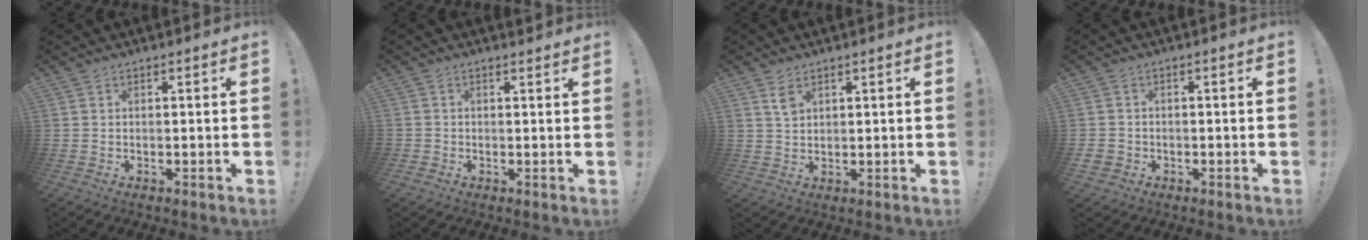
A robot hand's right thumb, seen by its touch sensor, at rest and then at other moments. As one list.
[{"total": 1.3, "force": [0.8, 1.0, 0.3], "torque": [0.003, -0.003, 0.014]}, {"total": 3.5, "force": [2.0, 1.8, 2.2], "torque": [-0.024, -0.012, 0.033]}, {"total": 2.1, "force": [-0.7, 1.8, 0.7], "torque": [-0.010, 0.001, -0.011]}]